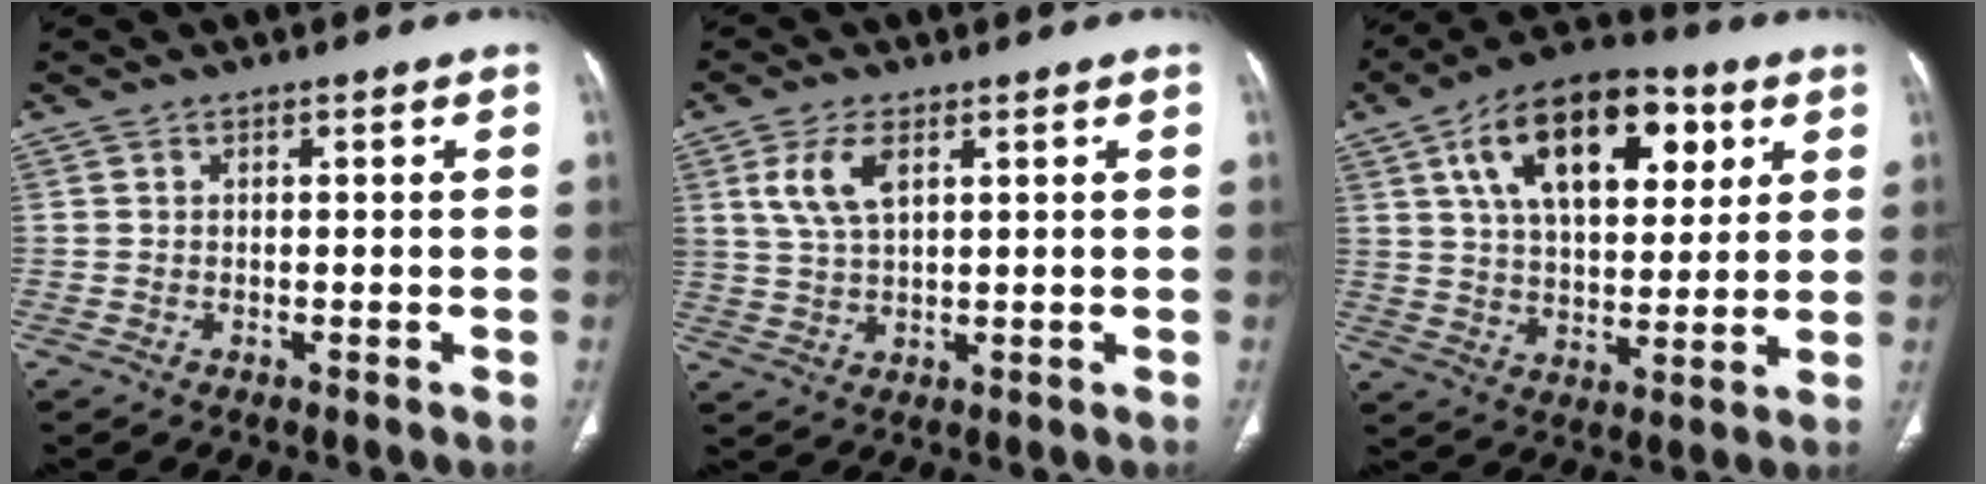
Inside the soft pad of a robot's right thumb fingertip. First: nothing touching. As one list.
[{"total": 6.7, "force": [2.7, 3.3, 5.2], "torque": [-0.110, -0.007, 0.061]}, {"total": 21.2, "force": [8.2, 11.4, 15.9], "torque": [-0.220, -0.008, 0.131]}]